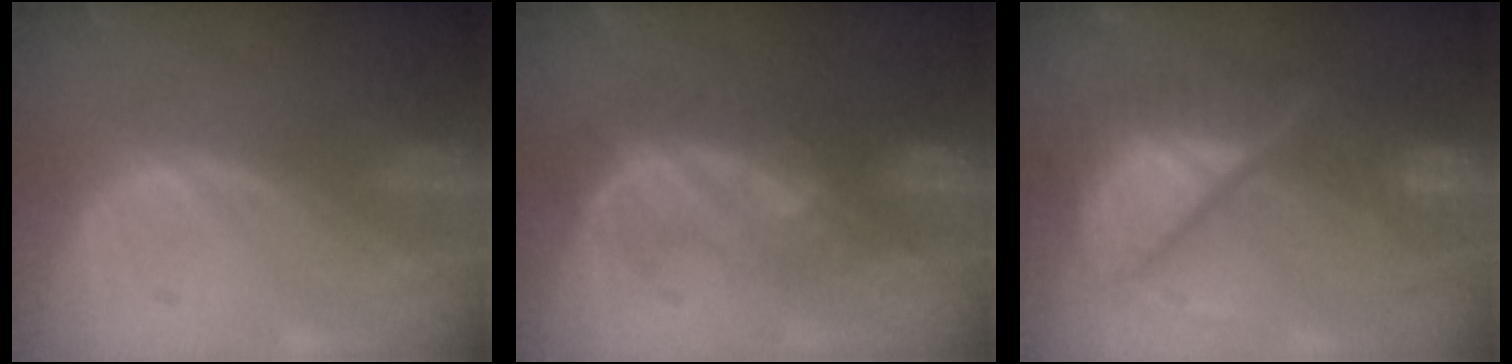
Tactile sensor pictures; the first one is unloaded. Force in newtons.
{"total": 8.0, "press": 7.8, "slide": 1.6}
{"total": 11.0, "press": 10.9, "slide": 1.4}